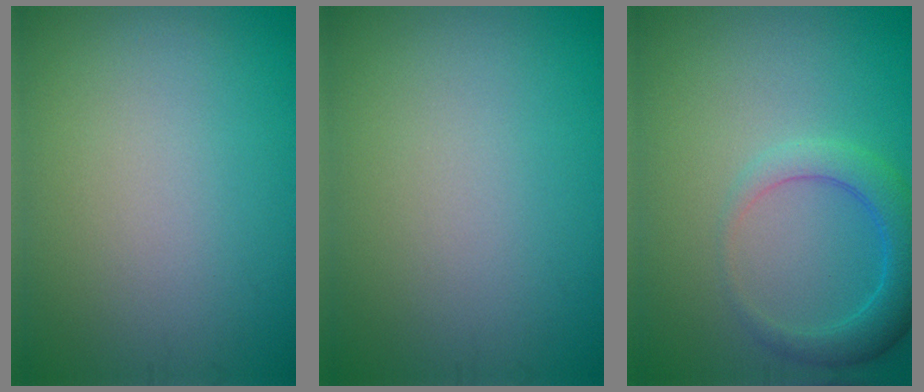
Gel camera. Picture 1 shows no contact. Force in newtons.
{"total": 0.0}
{"total": 3.4, "press": 3.4, "slide": 0.2}